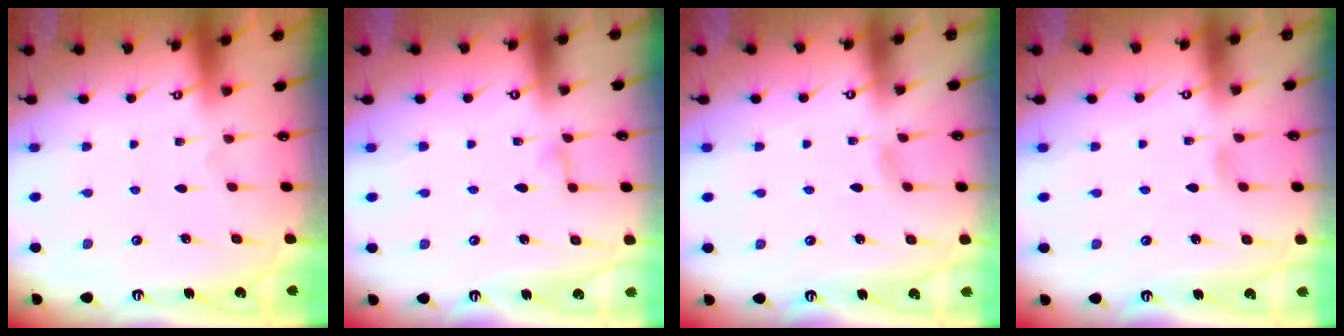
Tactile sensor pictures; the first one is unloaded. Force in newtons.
{"total": 3.1, "press": 3.1, "slide": 0.3}
{"total": 3.2, "press": 3.2, "slide": 0.4}
{"total": 3.4, "press": 3.4, "slide": 0.4}